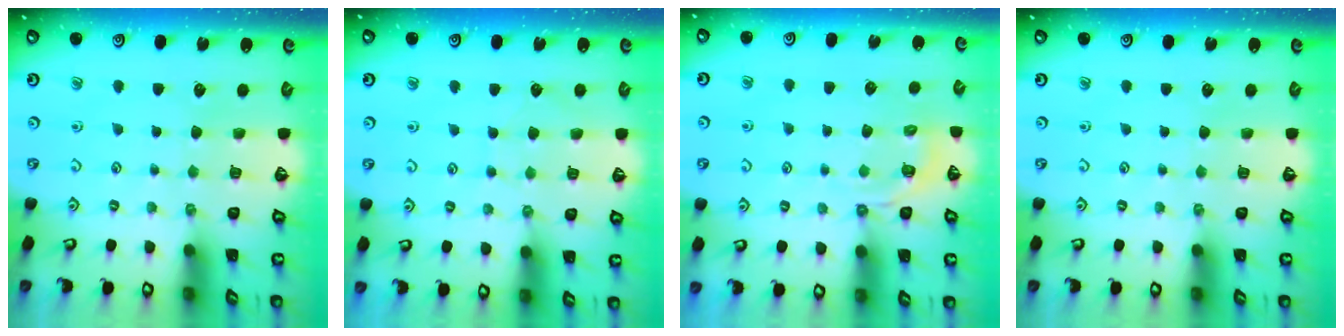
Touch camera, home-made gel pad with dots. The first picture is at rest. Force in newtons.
{"total": 5.7, "press": 5.7, "slide": 0.5}
{"total": 3.7, "press": 3.1, "slide": 1.9}
{"total": 0.0}